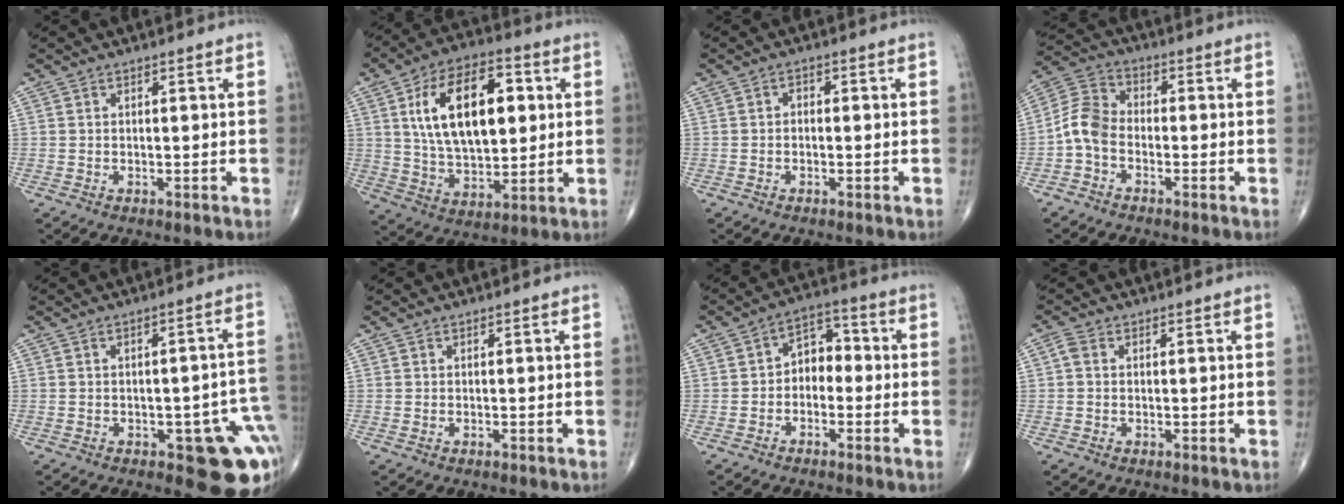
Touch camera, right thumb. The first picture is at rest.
{"total": 19.8, "force": [4.5, 10.5, 16.2], "torque": [-0.247, -0.001, 0.078]}
{"total": 1.3, "force": [-0.1, 1.0, 0.9], "torque": [-0.006, 0.006, -0.007]}
{"total": 6.6, "force": [-2.1, 4.4, 4.4], "torque": [-0.082, 0.026, -0.058]}
{"total": 12.4, "force": [-3.9, 4.5, 10.9], "torque": [-0.095, 0.018, -0.037]}
{"total": 0.0}
{"total": 6.4, "force": [-1.0, 4.7, 4.3], "torque": [-0.038, 0.034, -0.034]}
{"total": 1.7, "force": [0.1, 1.2, 1.1], "torque": [-0.023, 0.004, -0.002]}